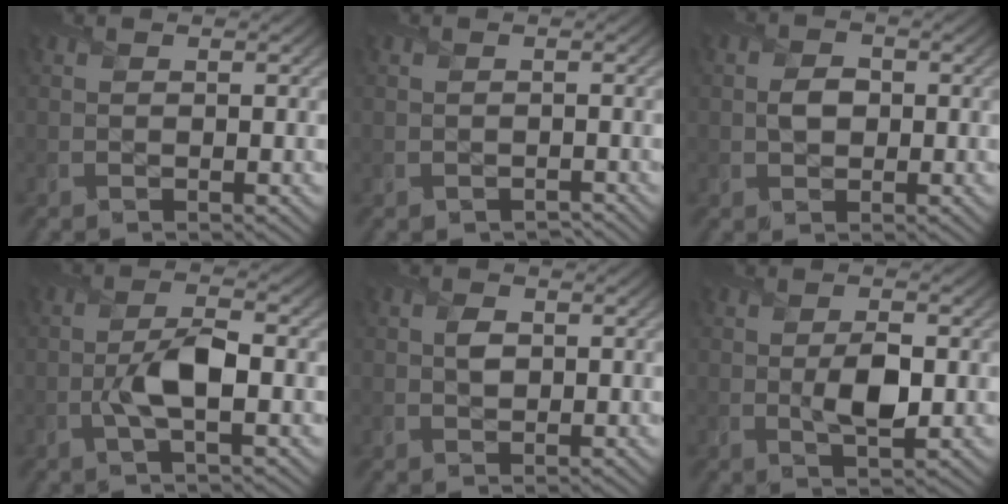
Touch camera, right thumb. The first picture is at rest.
{"total": 0.9, "force": [-0.8, 0.4, 0.0], "torque": [0.002, -0.007, -0.014]}
{"total": 2.2, "force": [-0.1, 1.8, 1.3], "torque": [-0.026, -0.005, -0.003]}
{"total": 5.1, "force": [-1.3, 1.7, 4.6], "torque": [-0.095, 0.001, -0.029]}
{"total": 1.6, "force": [0.3, 1.2, 1.0], "torque": [-0.019, -0.004, 0.005]}
{"total": 4.4, "force": [-0.2, 2.1, 3.8], "torque": [-0.069, -0.006, 0.000]}